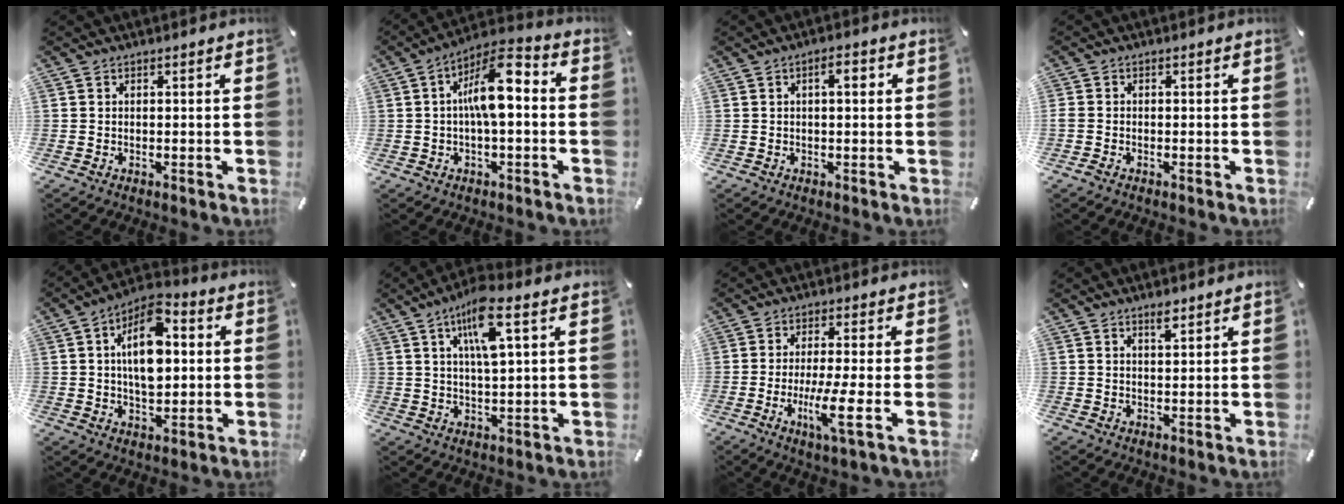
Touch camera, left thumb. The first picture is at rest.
{"total": 11.8, "force": [0.4, 4.8, 10.8], "torque": [-0.181, 0.013, 0.007]}
{"total": 3.2, "force": [0.7, 1.2, 2.9], "torque": [-0.042, 0.004, 0.005]}
{"total": 1.1, "force": [-0.7, 0.6, 0.5], "torque": [-0.009, 0.003, -0.015]}
{"total": 13.2, "force": [2.4, 8.0, 10.2], "torque": [-0.176, -0.004, 0.036]}
{"total": 10.0, "force": [4.6, 2.2, 8.6], "torque": [-0.159, 0.000, 0.075]}
{"total": 9.2, "force": [-2.2, 1.0, 8.9], "torque": [-0.171, -0.017, -0.042]}
{"total": 2.6, "force": [1.9, 0.8, 1.6], "torque": [-0.025, -0.002, 0.033]}